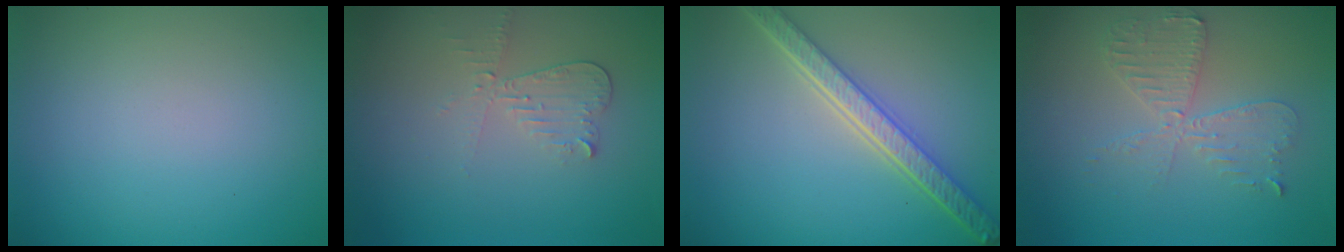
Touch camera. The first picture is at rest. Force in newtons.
{"total": 2.1, "press": 2.1, "slide": 0.4}
{"total": 5.5, "press": 4.0, "slide": 3.7}
{"total": 3.8, "press": 3.3, "slide": 1.9}